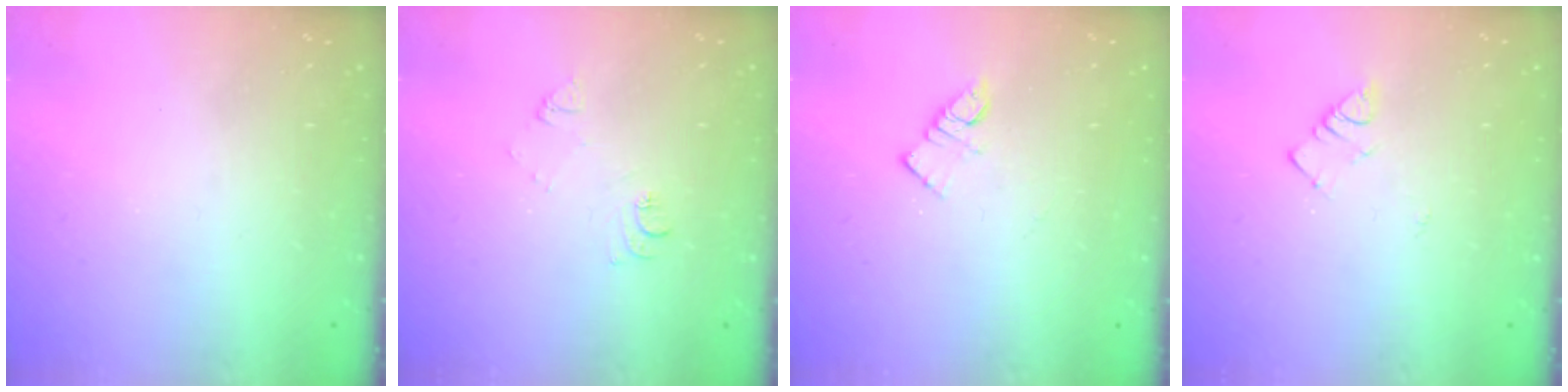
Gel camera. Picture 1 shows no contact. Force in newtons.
{"total": 6.4, "press": 6.4, "slide": 0.7}
{"total": 4.9, "press": 4.9, "slide": 0.2}
{"total": 2.8, "press": 2.7, "slide": 0.4}